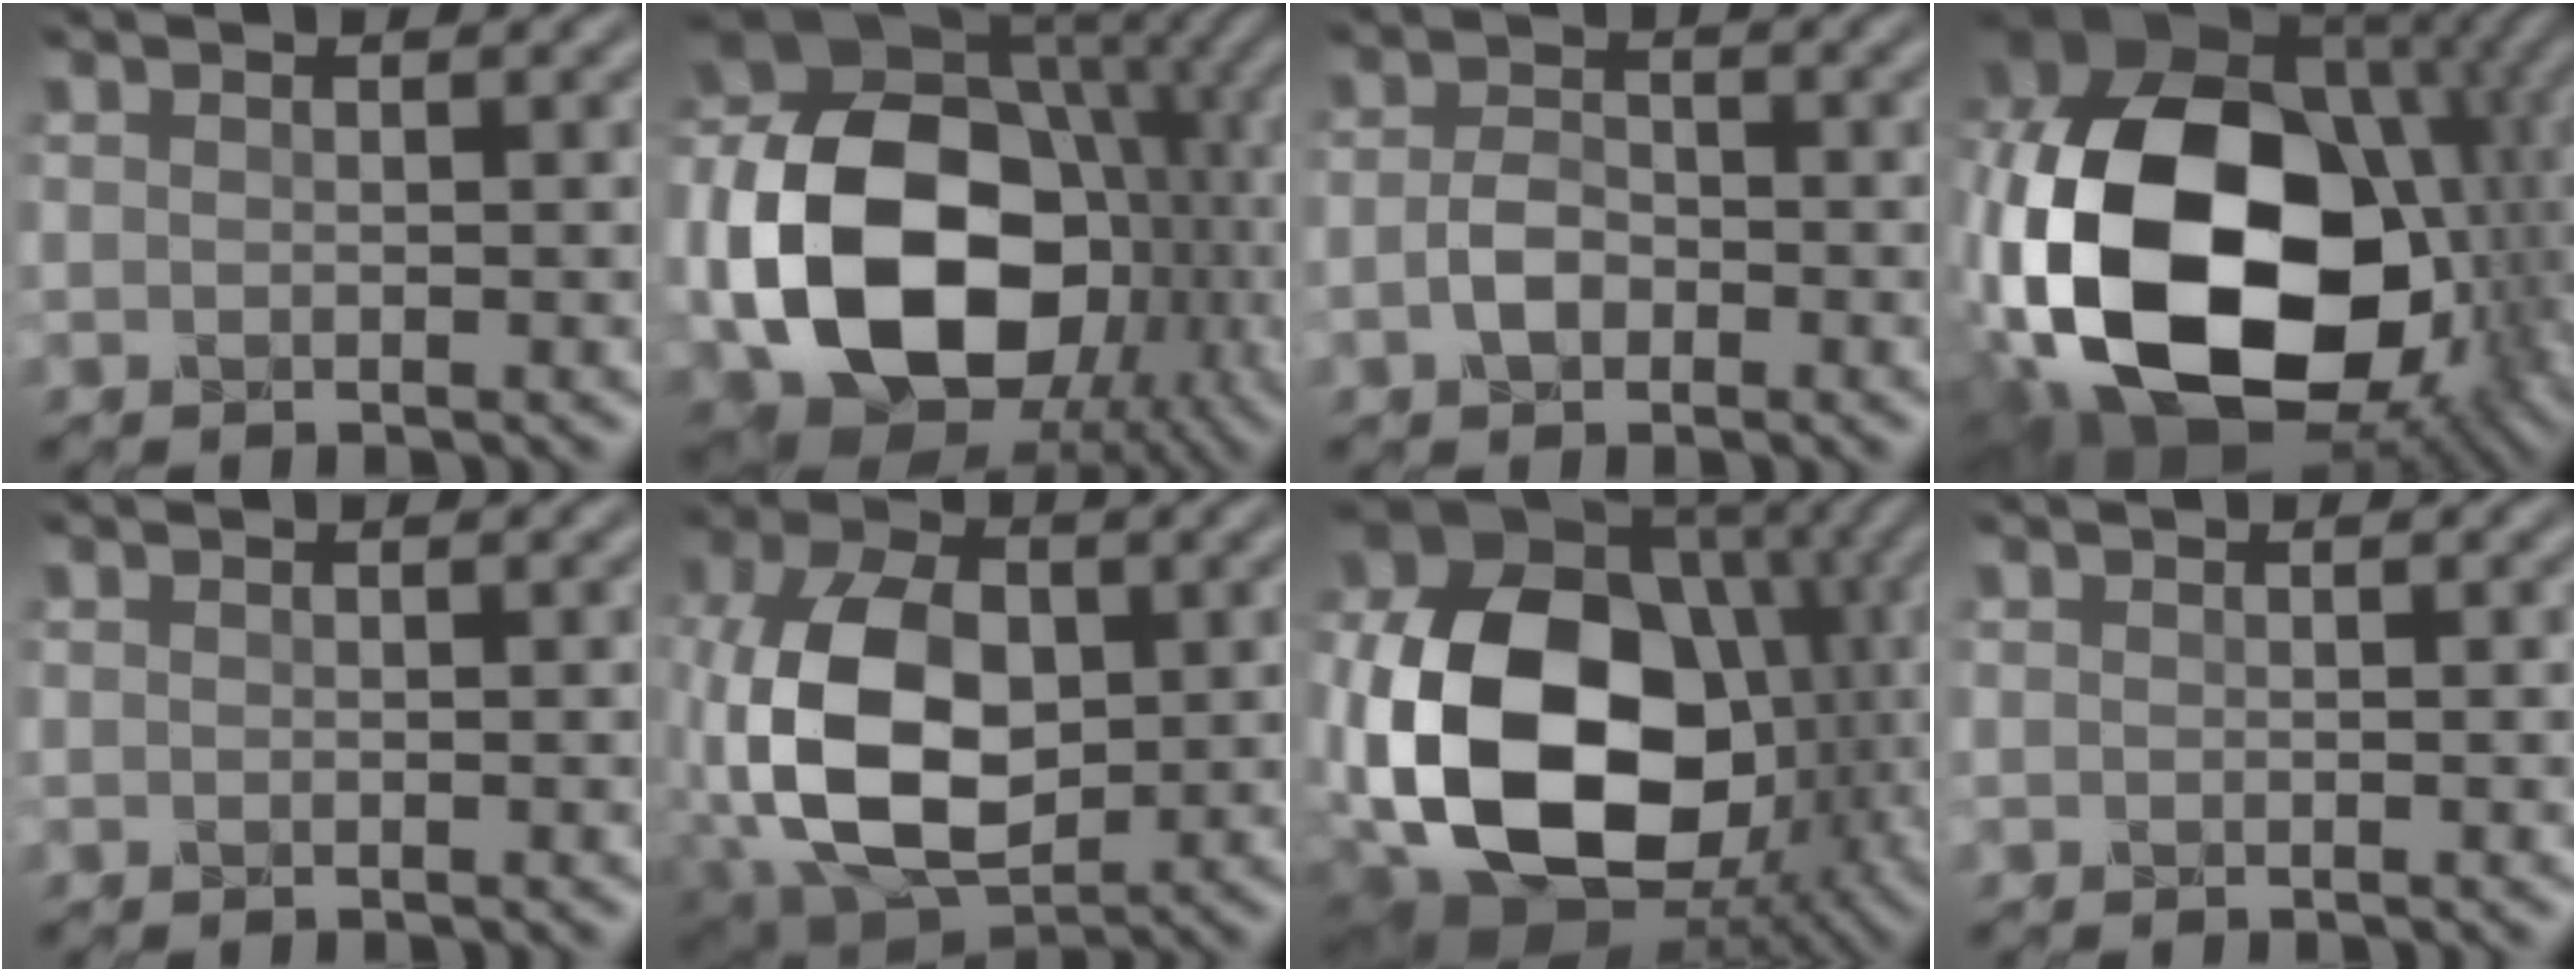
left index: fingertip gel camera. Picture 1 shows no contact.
{"total": 18.3, "force": [-3.7, 13.4, 11.9], "torque": [-0.203, -0.024, -0.054]}
{"total": 2.5, "force": [-1.4, 1.5, 1.5], "torque": [-0.028, 0.002, -0.033]}
{"total": 22.3, "force": [-4.1, 15.6, 15.5], "torque": [-0.343, -0.046, -0.049]}
{"total": 0.0}
{"total": 11.4, "force": [-1.2, 7.2, 8.8], "torque": [-0.185, 0.001, -0.028]}
{"total": 18.5, "force": [-2.2, 13.7, 12.3], "torque": [-0.243, -0.024, -0.035]}
{"total": 0.0}